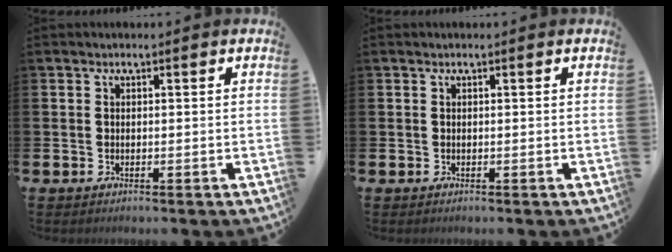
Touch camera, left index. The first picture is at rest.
{"total": 0.0}